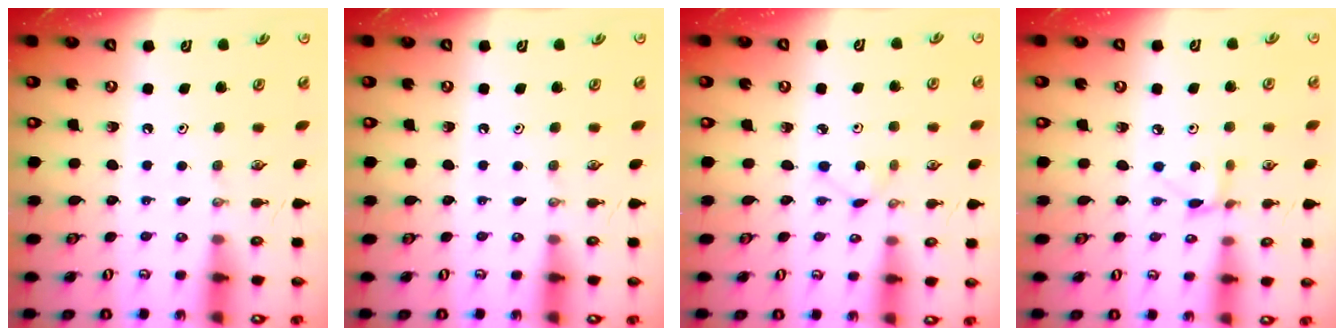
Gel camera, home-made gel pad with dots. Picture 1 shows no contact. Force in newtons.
{"total": 0.0}
{"total": 1.8, "press": 1.7, "slide": 0.2}
{"total": 3.8, "press": 3.8, "slide": 0.4}